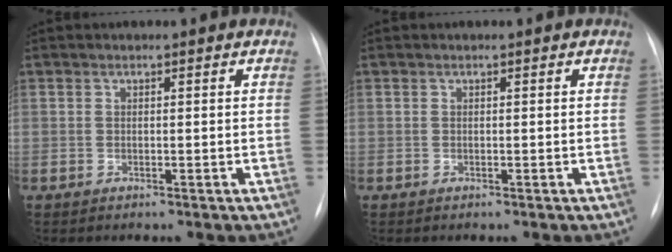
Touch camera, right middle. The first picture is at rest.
{"total": 0.0}